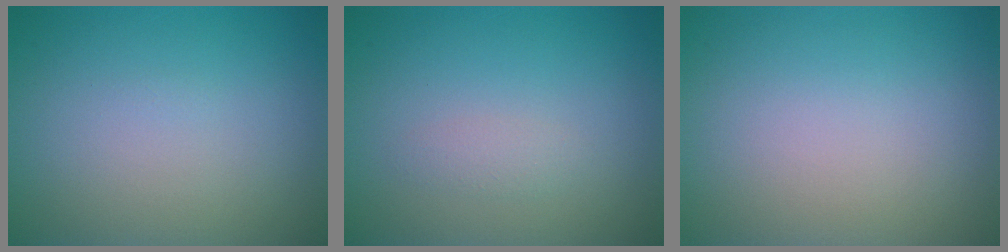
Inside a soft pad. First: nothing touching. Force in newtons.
{"total": 1.0, "press": 1.0, "slide": 0.0}
{"total": 0.0}